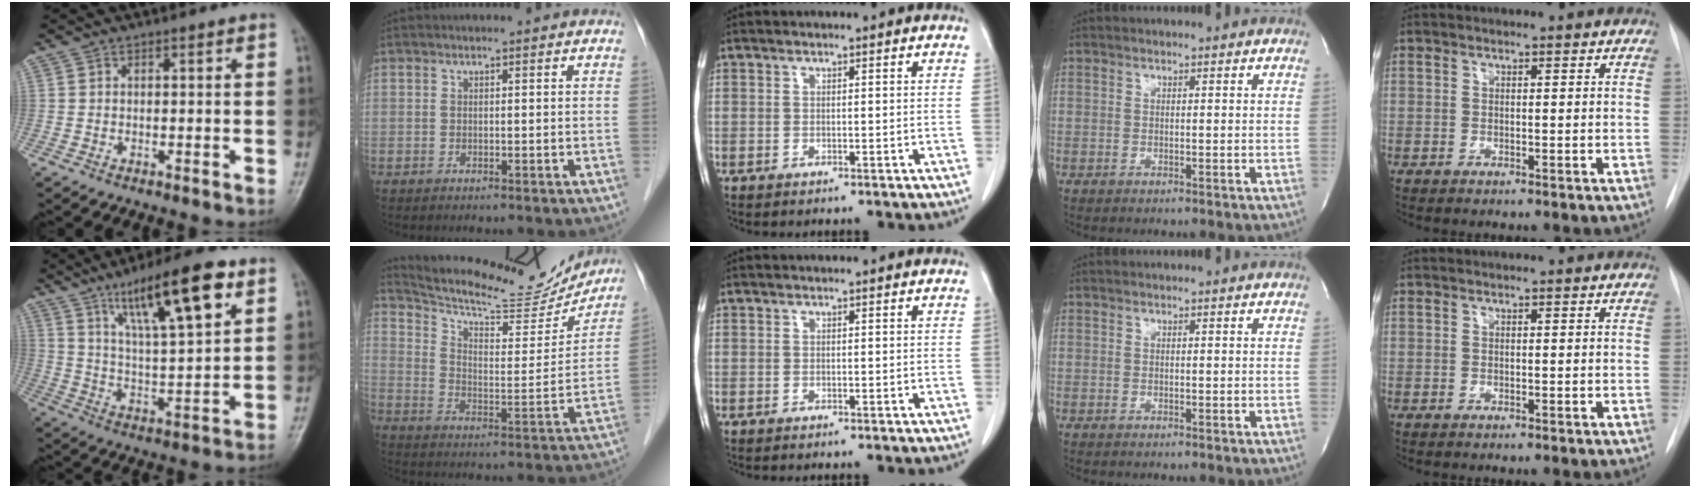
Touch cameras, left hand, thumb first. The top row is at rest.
{"thumb": {"total": 17.1, "force": [8.8, 3.9, 14.1], "torque": [-0.221, -0.028, 0.151]}, "index": {"total": 20.8, "force": [19.5, 3.2, 6.4], "torque": [-0.107, -0.030, 0.275]}}